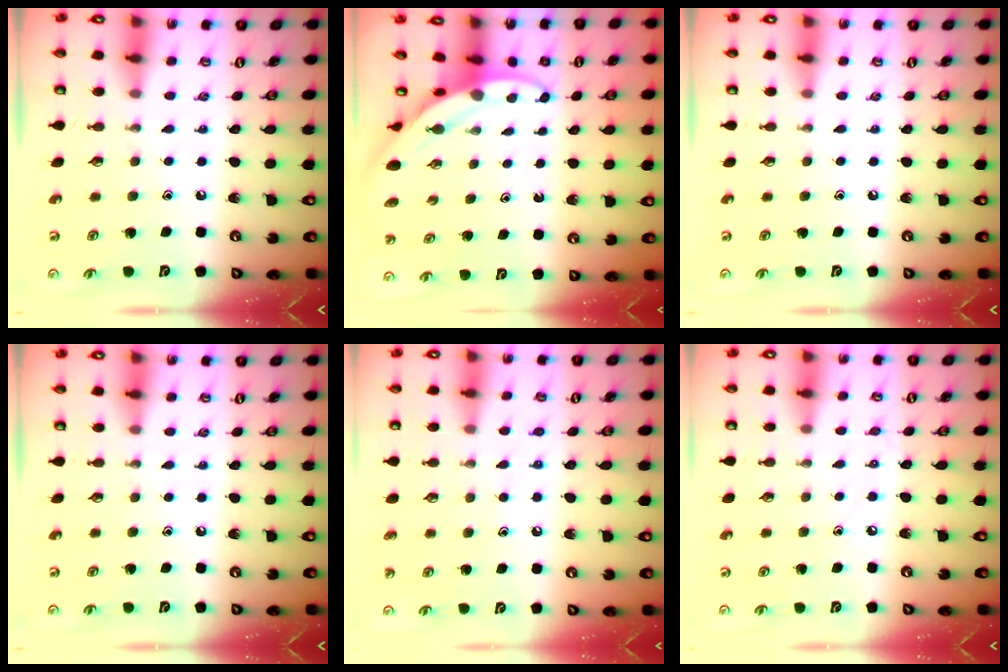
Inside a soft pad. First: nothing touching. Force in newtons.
{"total": 3.6, "press": 3.6, "slide": 0.1}
{"total": 0.0}
{"total": 0.0}
{"total": 5.4, "press": 5.4, "slide": 0.5}
{"total": 4.8, "press": 4.7, "slide": 0.6}